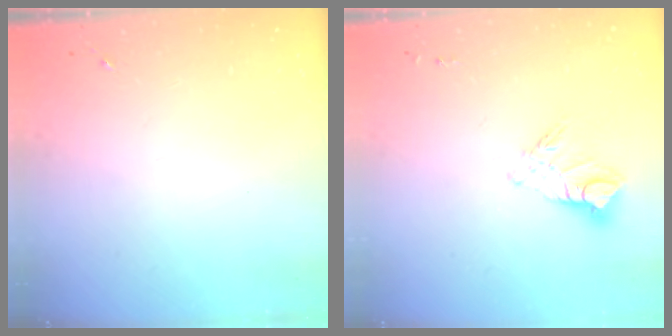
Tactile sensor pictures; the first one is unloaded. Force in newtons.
{"total": 9.7, "press": 9.6, "slide": 0.8}